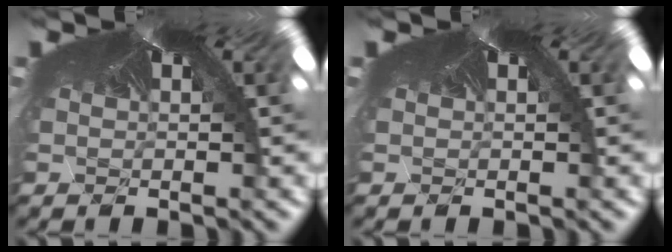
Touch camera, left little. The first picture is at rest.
{"total": 0.0}